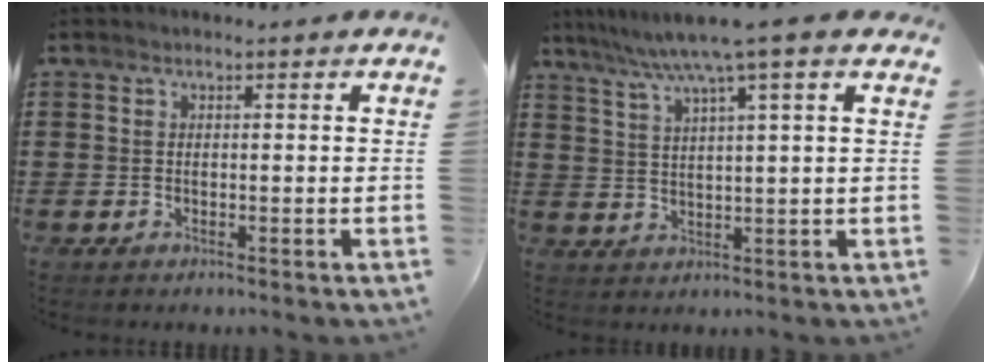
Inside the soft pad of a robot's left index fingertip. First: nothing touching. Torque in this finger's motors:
{"motor_torque": [1.18, -0.96, 0.69, 0.21]}